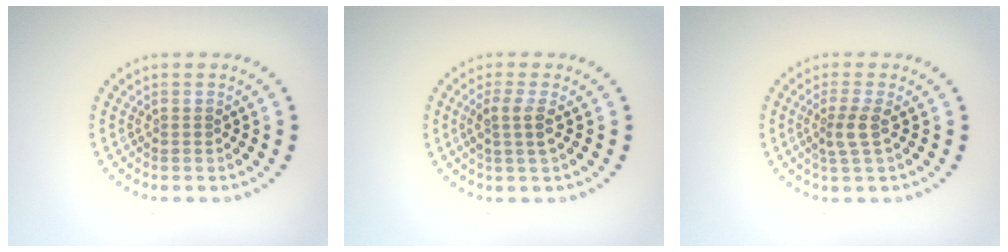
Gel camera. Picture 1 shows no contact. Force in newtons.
{"total": 2.1, "press": 1.8, "slide": 1.1}
{"total": 2.1, "press": 1.6, "slide": 1.3}